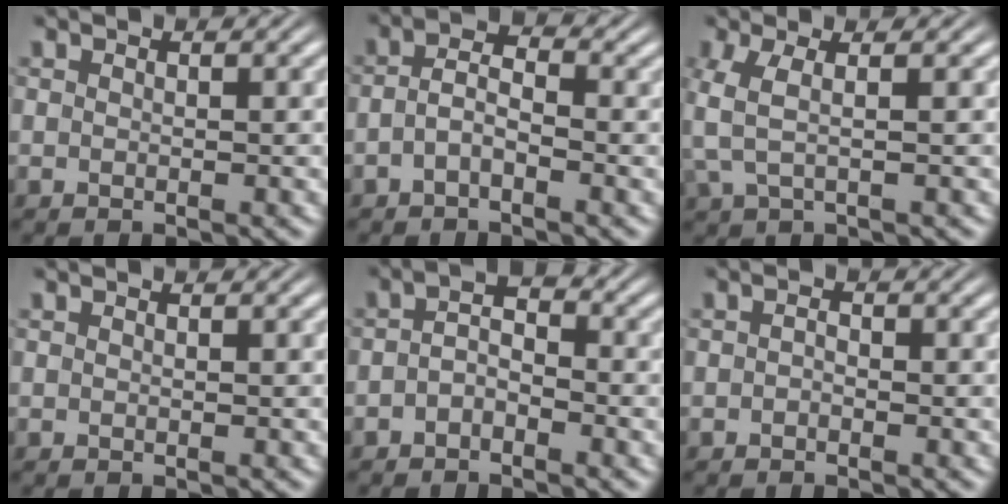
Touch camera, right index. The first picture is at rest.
{"total": 3.0, "force": [-0.6, 1.7, 2.4], "torque": [-0.043, -0.003, -0.018]}
{"total": 2.7, "force": [0.2, 1.0, 2.6], "torque": [-0.067, -0.007, 0.010]}
{"total": 0.0}
{"total": 2.6, "force": [-0.8, 1.5, 1.9], "torque": [-0.024, -0.007, -0.018]}
{"total": 0.6, "force": [-0.6, 0.0, 0.2], "torque": [-0.001, -0.005, -0.008]}